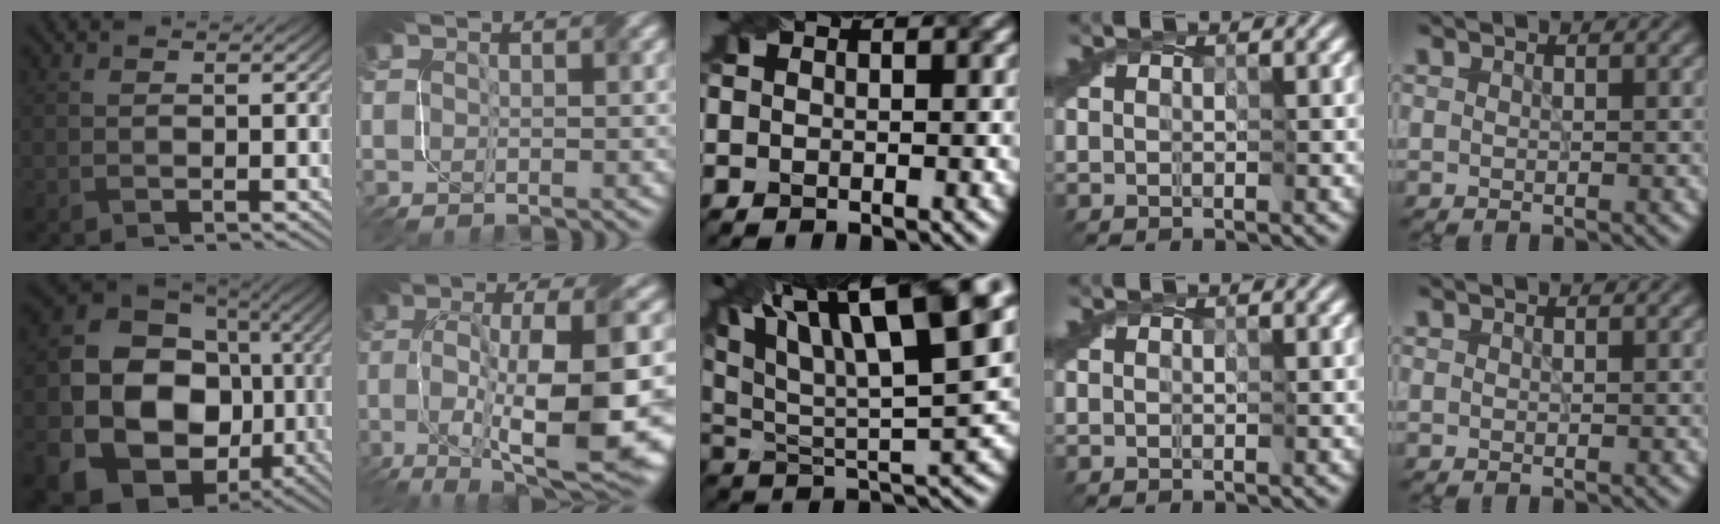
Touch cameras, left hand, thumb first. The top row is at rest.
{"thumb": {"total": 19.7, "force": [-4.2, 16.0, 10.6], "torque": [-0.210, -0.045, -0.071]}, "index": {"total": 14.2, "force": [-3.8, 5.1, 12.7], "torque": [-0.212, -0.008, -0.062]}, "middle": {"total": 17.6, "force": [10.5, 4.9, 13.2], "torque": [-0.259, 0.032, 0.187]}}